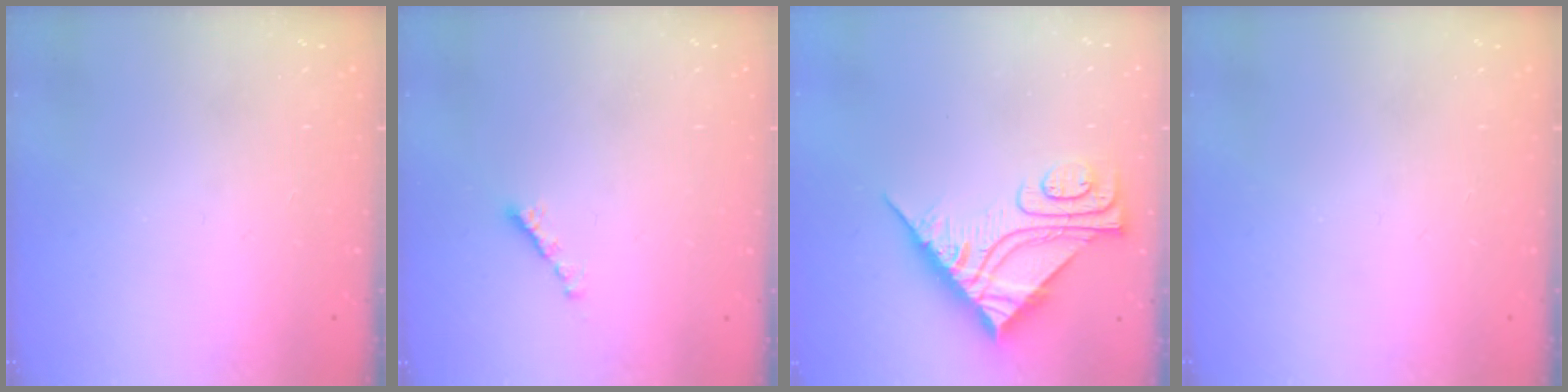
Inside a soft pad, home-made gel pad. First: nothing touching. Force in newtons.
{"total": 2.1, "press": 2.1, "slide": 0.3}
{"total": 9.7, "press": 9.7, "slide": 0.9}
{"total": 0.0}